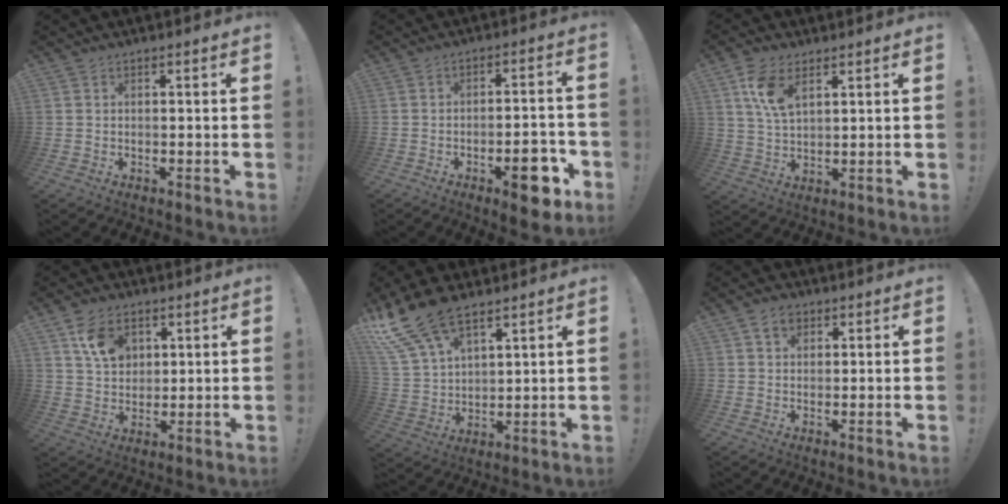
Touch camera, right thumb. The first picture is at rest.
{"total": 11.1, "force": [-5.3, 4.4, 8.6], "torque": [-0.087, 0.028, -0.081]}
{"total": 9.0, "force": [4.7, 4.7, 6.1], "torque": [-0.120, -0.009, 0.089]}
{"total": 9.5, "force": [4.6, 6.9, 4.7], "torque": [-0.064, -0.016, 0.088]}
{"total": 15.3, "force": [10.9, 7.2, 8.1], "torque": [-0.162, -0.060, 0.206]}
{"total": 4.4, "force": [2.4, 3.1, 2.0], "torque": [-0.024, -0.005, 0.042]}